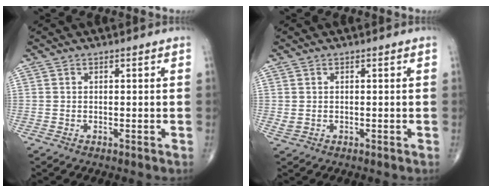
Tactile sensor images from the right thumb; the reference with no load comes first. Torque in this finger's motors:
{"motor_torque": [-0.26, 0.41, -0.06, -0.12, 0.01]}